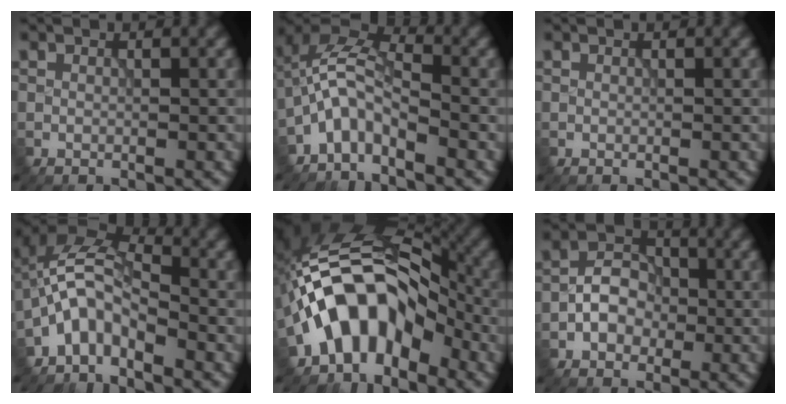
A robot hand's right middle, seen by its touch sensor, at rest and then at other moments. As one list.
[{"total": 5.0, "force": [-3.0, 2.1, 3.4], "torque": [-0.068, 0.013, -0.072]}, {"total": 0.0}, {"total": 5.4, "force": [-2.8, 2.8, 3.8], "torque": [-0.073, 0.012, -0.070]}, {"total": 10.0, "force": [-4.0, 5.9, 7.0], "torque": [-0.100, 0.027, -0.081]}, {"total": 3.6, "force": [-0.9, 2.8, 2.2], "torque": [-0.033, 0.008, -0.021]}]